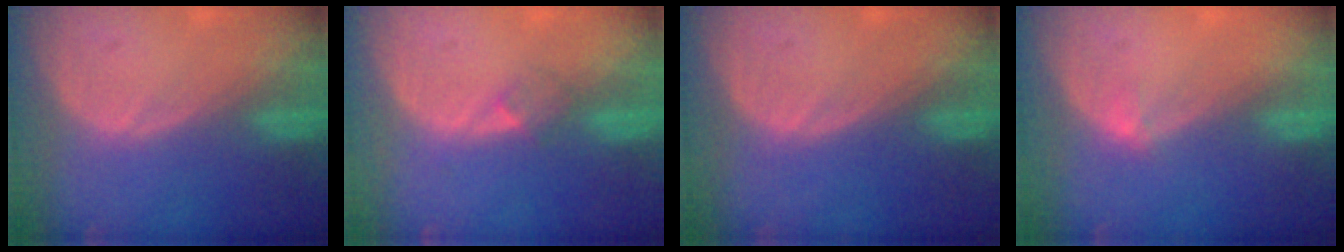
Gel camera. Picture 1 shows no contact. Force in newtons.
{"total": 2.1, "press": 1.8, "slide": 1.0}
{"total": 0.0}
{"total": 1.1, "press": 0.8, "slide": 0.7}